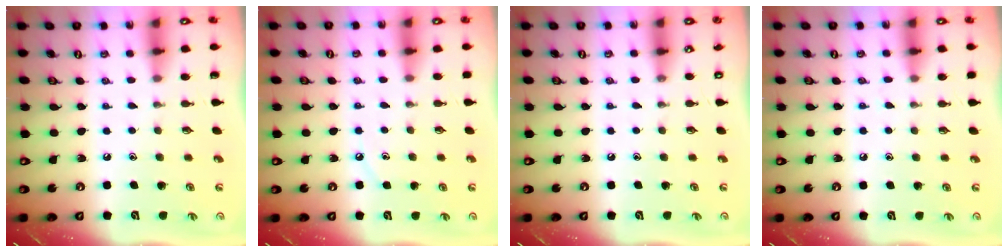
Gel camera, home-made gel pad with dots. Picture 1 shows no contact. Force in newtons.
{"total": 3.4, "press": 3.3, "slide": 0.3}
{"total": 3.2, "press": 3.2, "slide": 0.4}
{"total": 5.4, "press": 5.3, "slide": 0.8}